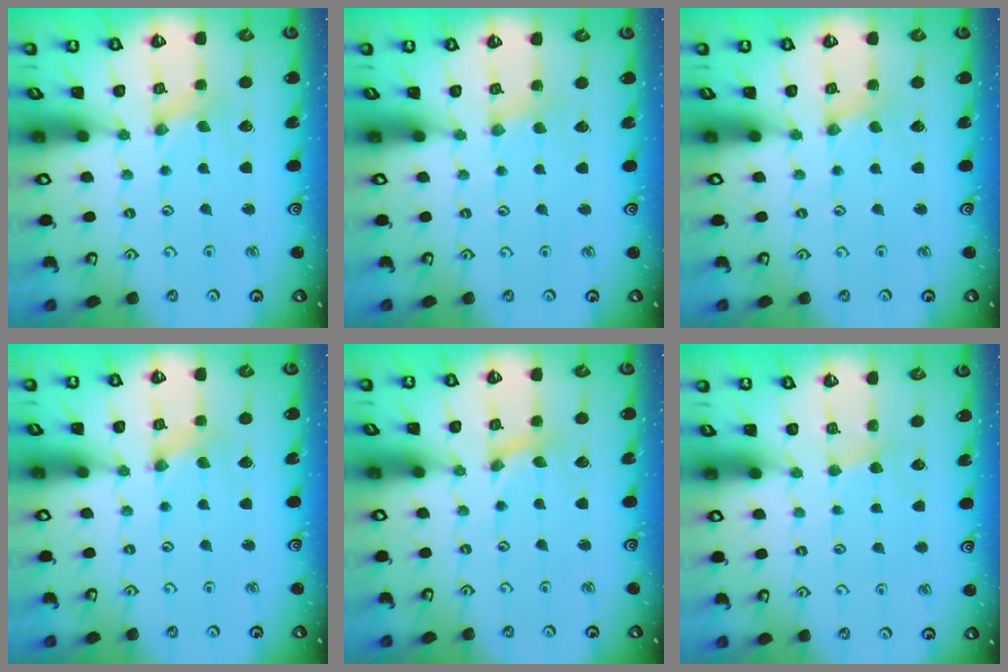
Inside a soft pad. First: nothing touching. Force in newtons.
{"total": 2.5, "press": 2.5, "slide": 0.3}
{"total": 0.0}
{"total": 0.0}
{"total": 0.0}
{"total": 2.9, "press": 2.9, "slide": 0.3}